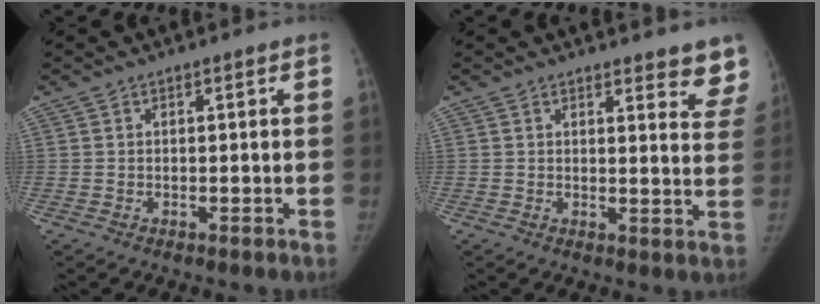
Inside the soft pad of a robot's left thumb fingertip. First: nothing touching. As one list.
[{"total": 8.2, "force": [7.4, 2.3, 2.6], "torque": [0.015, -0.042, 0.060]}]